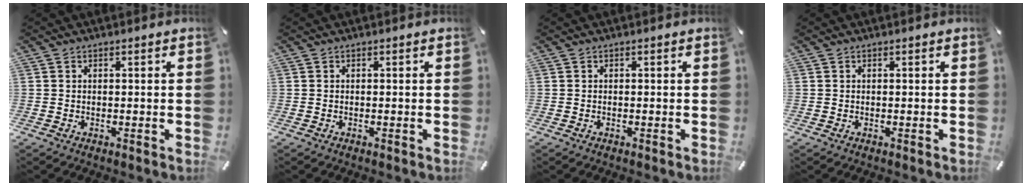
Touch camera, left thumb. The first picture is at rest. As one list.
[{"total": 0.0}, {"total": 0.0}, {"total": 0.0}]